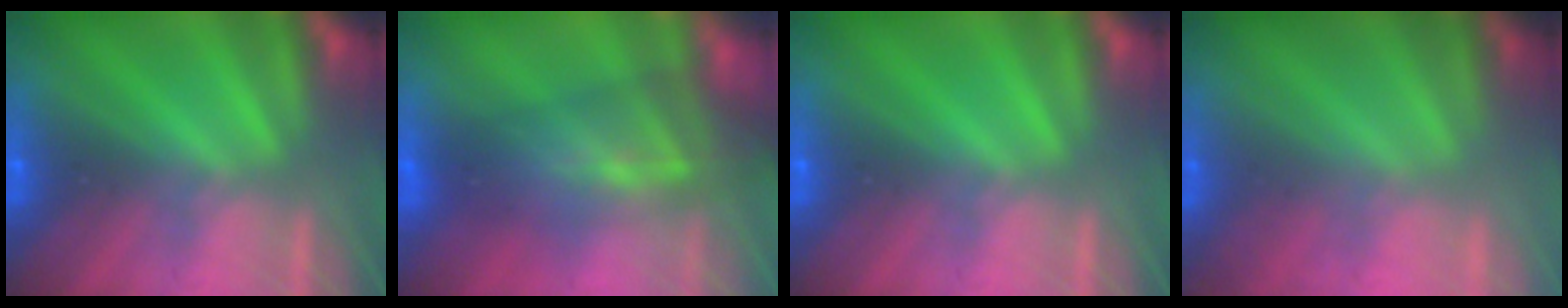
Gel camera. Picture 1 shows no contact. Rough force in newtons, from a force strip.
{"total": 11.3}
{"total": 0.0}
{"total": 2.0}